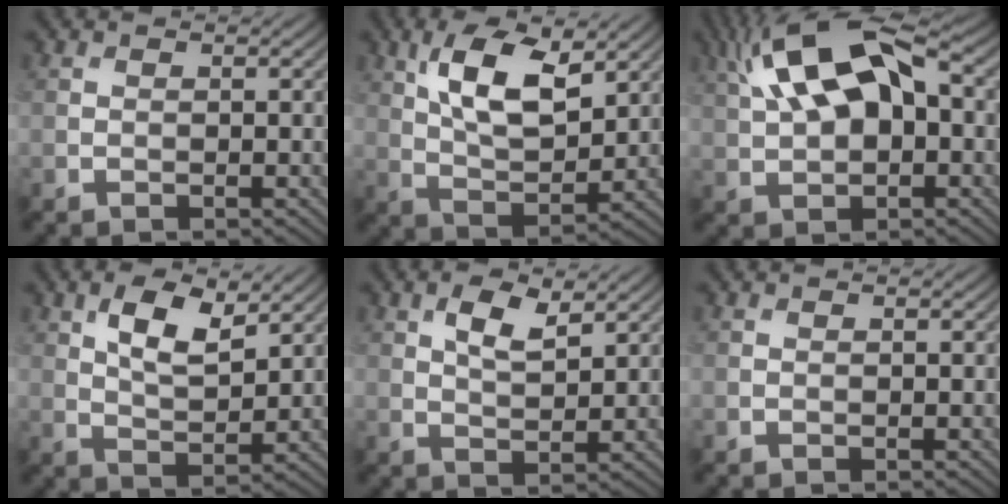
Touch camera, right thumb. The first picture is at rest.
{"total": 10.2, "force": [4.4, 4.4, 8.1], "torque": [-0.166, 0.006, 0.086]}
{"total": 13.8, "force": [4.0, 6.8, 11.3], "torque": [-0.217, 0.032, 0.060]}
{"total": 6.6, "force": [3.4, 2.8, 5.0], "torque": [-0.099, -0.003, 0.064]}
{"total": 4.4, "force": [2.3, 1.8, 3.3], "torque": [-0.072, -0.002, 0.044]}
{"total": 0.0}